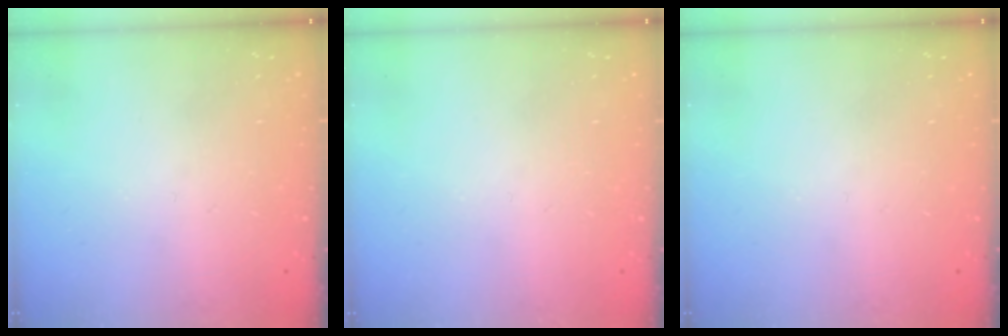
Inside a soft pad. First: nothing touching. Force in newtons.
{"total": 0.0}
{"total": 0.0}